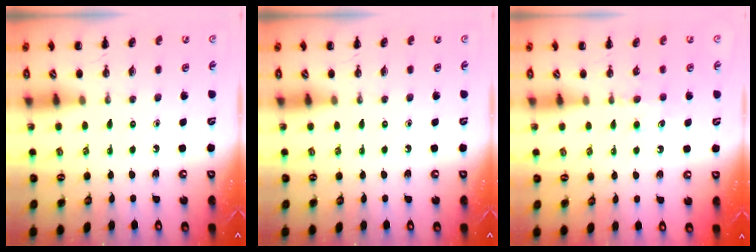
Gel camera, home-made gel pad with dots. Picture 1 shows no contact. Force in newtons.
{"total": 0.0}
{"total": 5.1, "press": 4.9, "slide": 1.5}